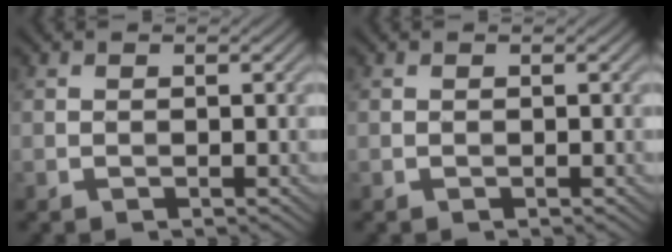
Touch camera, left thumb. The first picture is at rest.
{"total": 0.0}